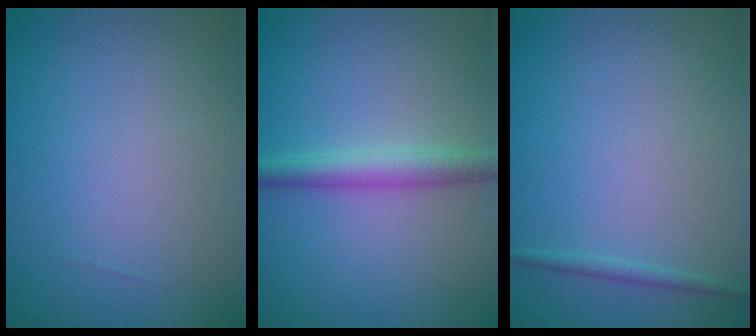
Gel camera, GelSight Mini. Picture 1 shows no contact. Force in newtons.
{"total": 2.8, "press": 2.8, "slide": 0.0}
{"total": 0.7, "press": 0.7, "slide": 0.0}